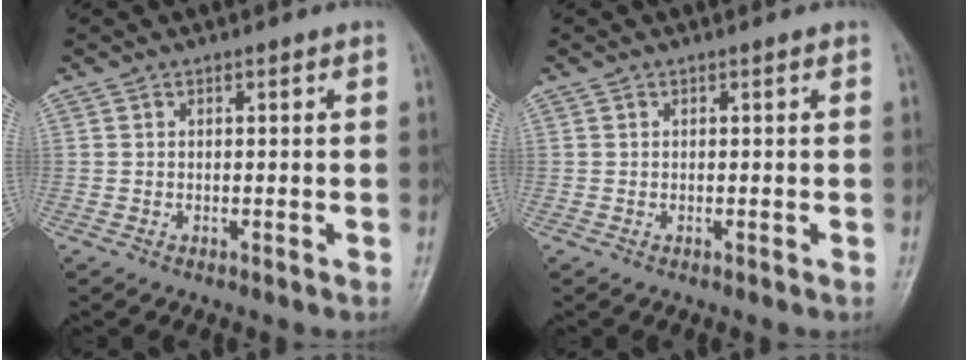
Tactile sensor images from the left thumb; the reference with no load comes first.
{"total": 0.0}